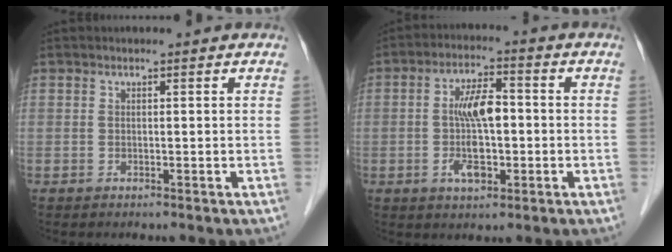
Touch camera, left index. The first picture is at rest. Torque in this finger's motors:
{"motor_torque": [1.23, 0.91, 0.36, 0.18]}